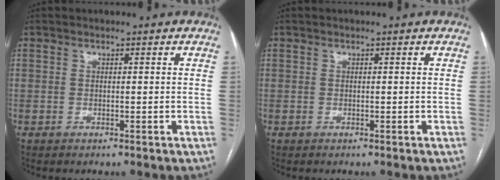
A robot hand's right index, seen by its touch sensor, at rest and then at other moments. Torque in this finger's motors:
{"motor_torque": [0.00, 0.00, 0.00, 0.00]}